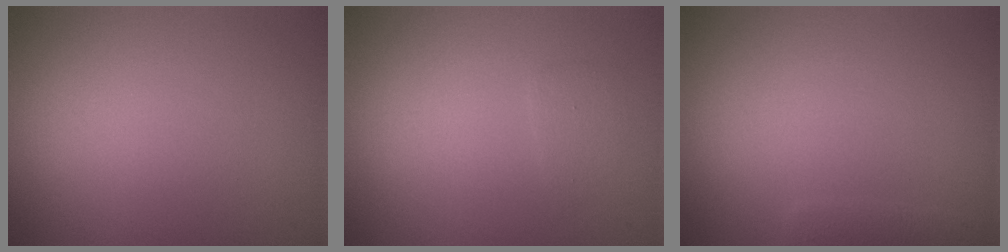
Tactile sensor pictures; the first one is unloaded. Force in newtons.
{"total": 0.8, "press": 0.8, "slide": 0.0}
{"total": 0.9, "press": 0.9, "slide": 0.0}